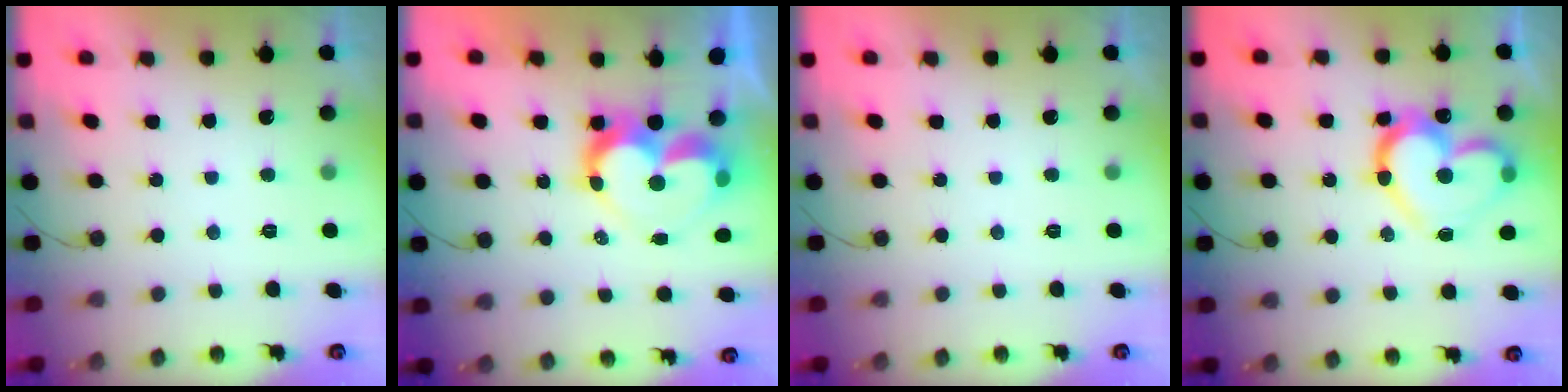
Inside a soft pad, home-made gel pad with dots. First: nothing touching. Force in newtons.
{"total": 11.5, "press": 11.4, "slide": 0.8}
{"total": 0.0}
{"total": 18.4, "press": 18.3, "slide": 2.1}